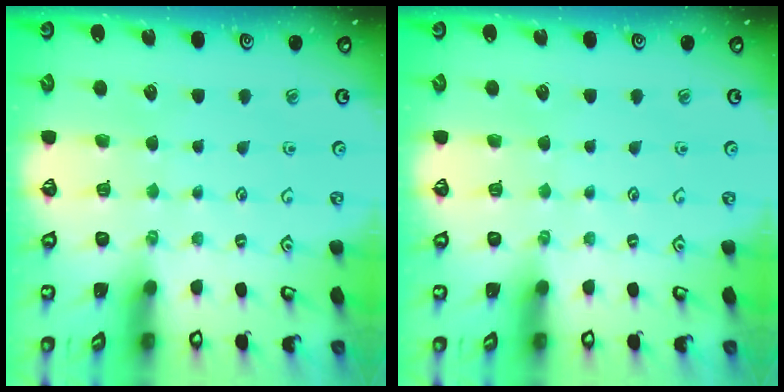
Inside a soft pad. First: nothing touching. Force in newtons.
{"total": 0.0}